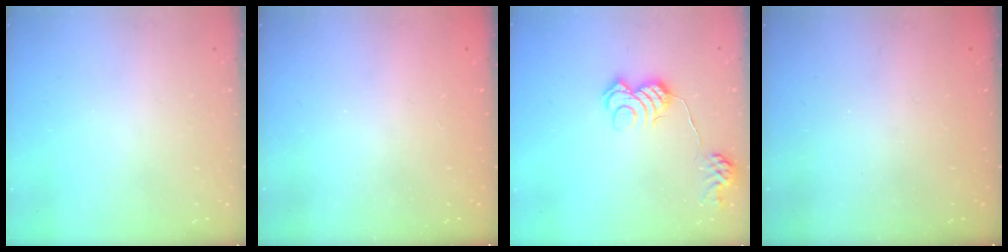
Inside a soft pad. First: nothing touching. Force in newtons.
{"total": 2.3, "press": 2.2, "slide": 0.7}
{"total": 12.5, "press": 12.5, "slide": 0.4}
{"total": 2.4, "press": 2.3, "slide": 0.7}